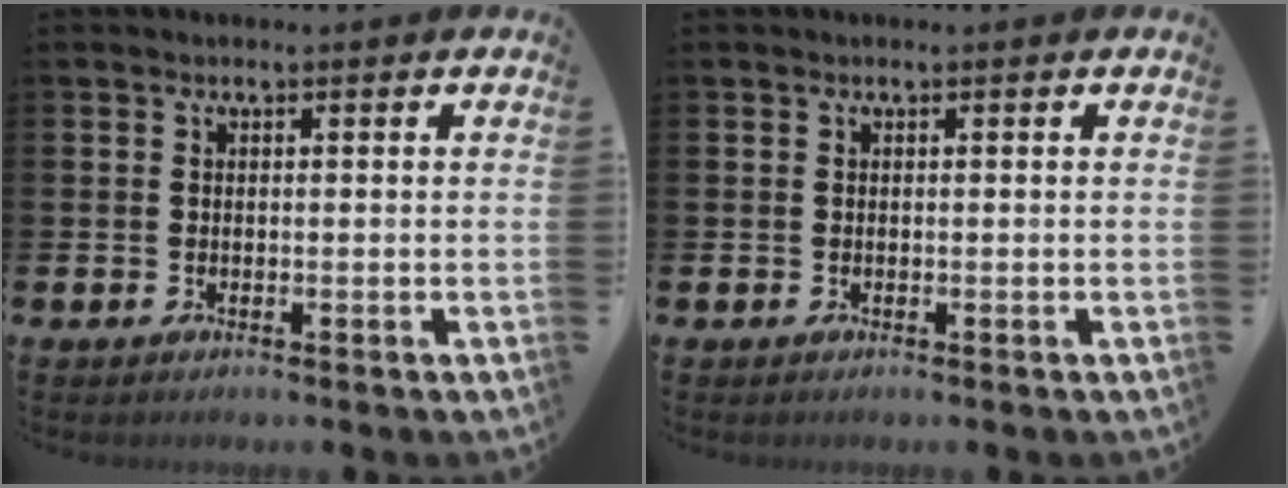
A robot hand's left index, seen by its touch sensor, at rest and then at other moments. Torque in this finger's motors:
{"motor_torque": [0.00, 0.00, 0.00, 0.00]}